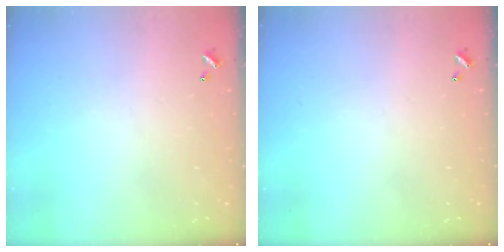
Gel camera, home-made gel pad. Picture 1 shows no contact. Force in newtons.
{"total": 0.0}